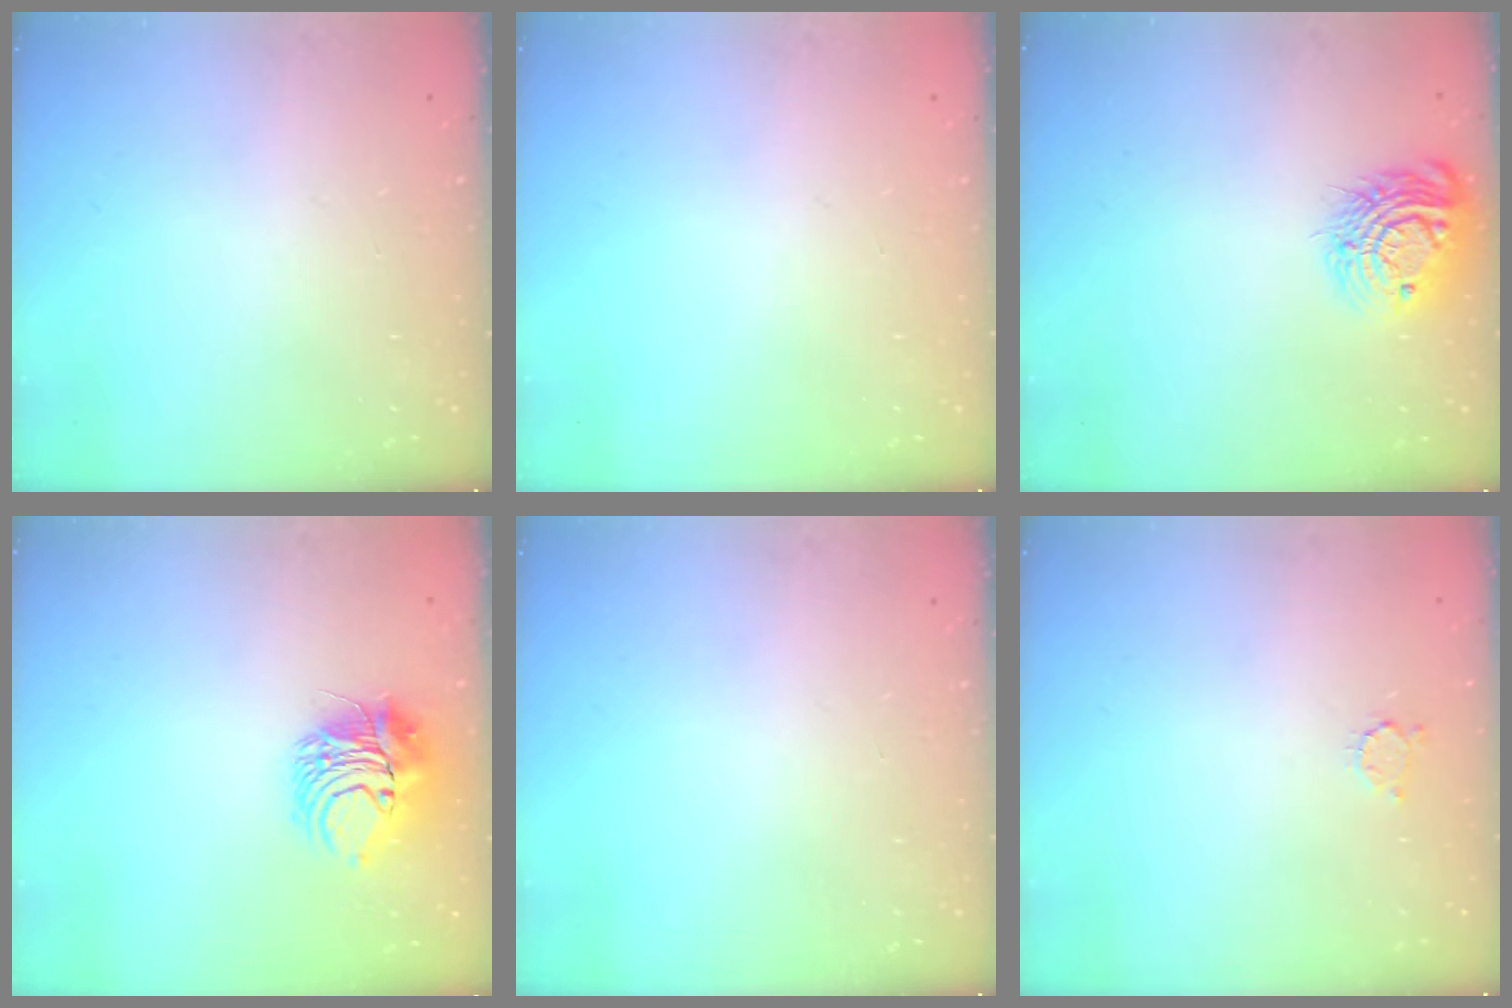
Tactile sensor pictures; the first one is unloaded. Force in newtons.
{"total": 0.0}
{"total": 13.3, "press": 13.3, "slide": 0.9}
{"total": 9.0, "press": 8.9, "slide": 0.9}
{"total": 0.0}
{"total": 2.7, "press": 2.7, "slide": 0.3}